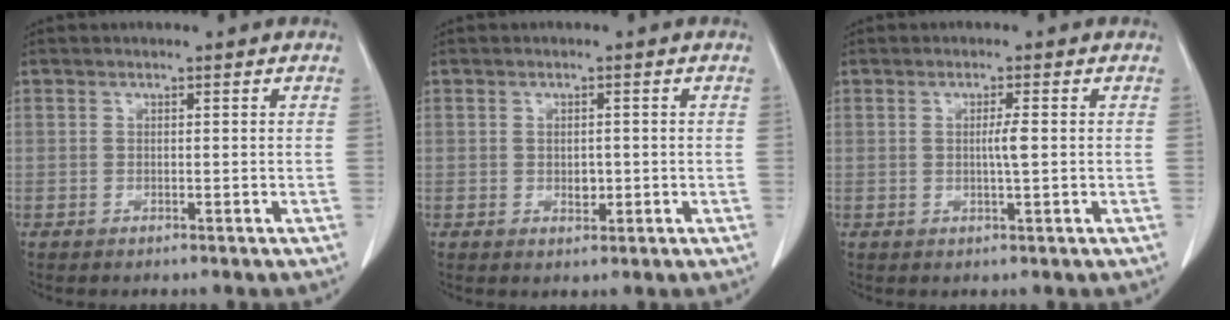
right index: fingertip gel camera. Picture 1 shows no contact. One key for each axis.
{"total": 1.8, "fx": -0.2, "fy": 1.2, "fz": 1.3, "tx": -0.023, "ty": 0.002, "tz": 0.004}
{"total": 2.0, "fx": 0.0, "fy": -0.2, "fz": 2.0, "tx": -0.036, "ty": -0.001, "tz": -0.002}